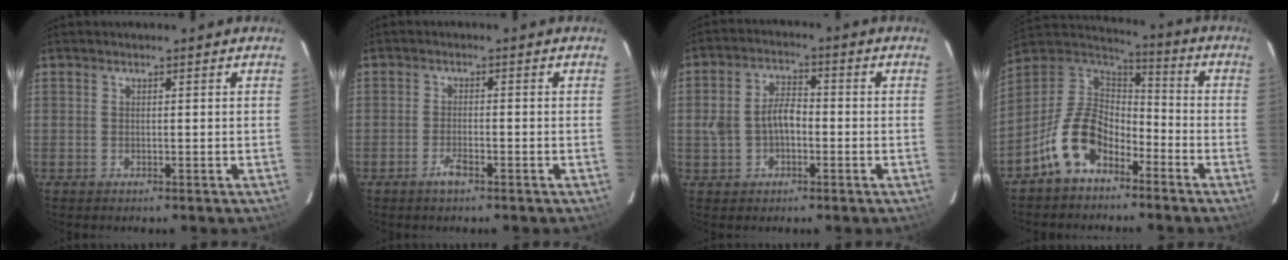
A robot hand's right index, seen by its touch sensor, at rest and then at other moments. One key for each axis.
{"total": 2.6, "fx": -1.7, "fy": 0.7, "fz": 1.7, "tx": -0.040, "ty": -0.001, "tz": -0.033}
{"total": 6.7, "fx": -1.1, "fy": 4.3, "fz": 5.0, "tx": -0.101, "ty": 0.017, "tz": -0.014}
{"total": 13.4, "fx": -7.6, "fy": 8.0, "fz": 7.5, "tx": -0.168, "ty": 0.024, "tz": -0.144}